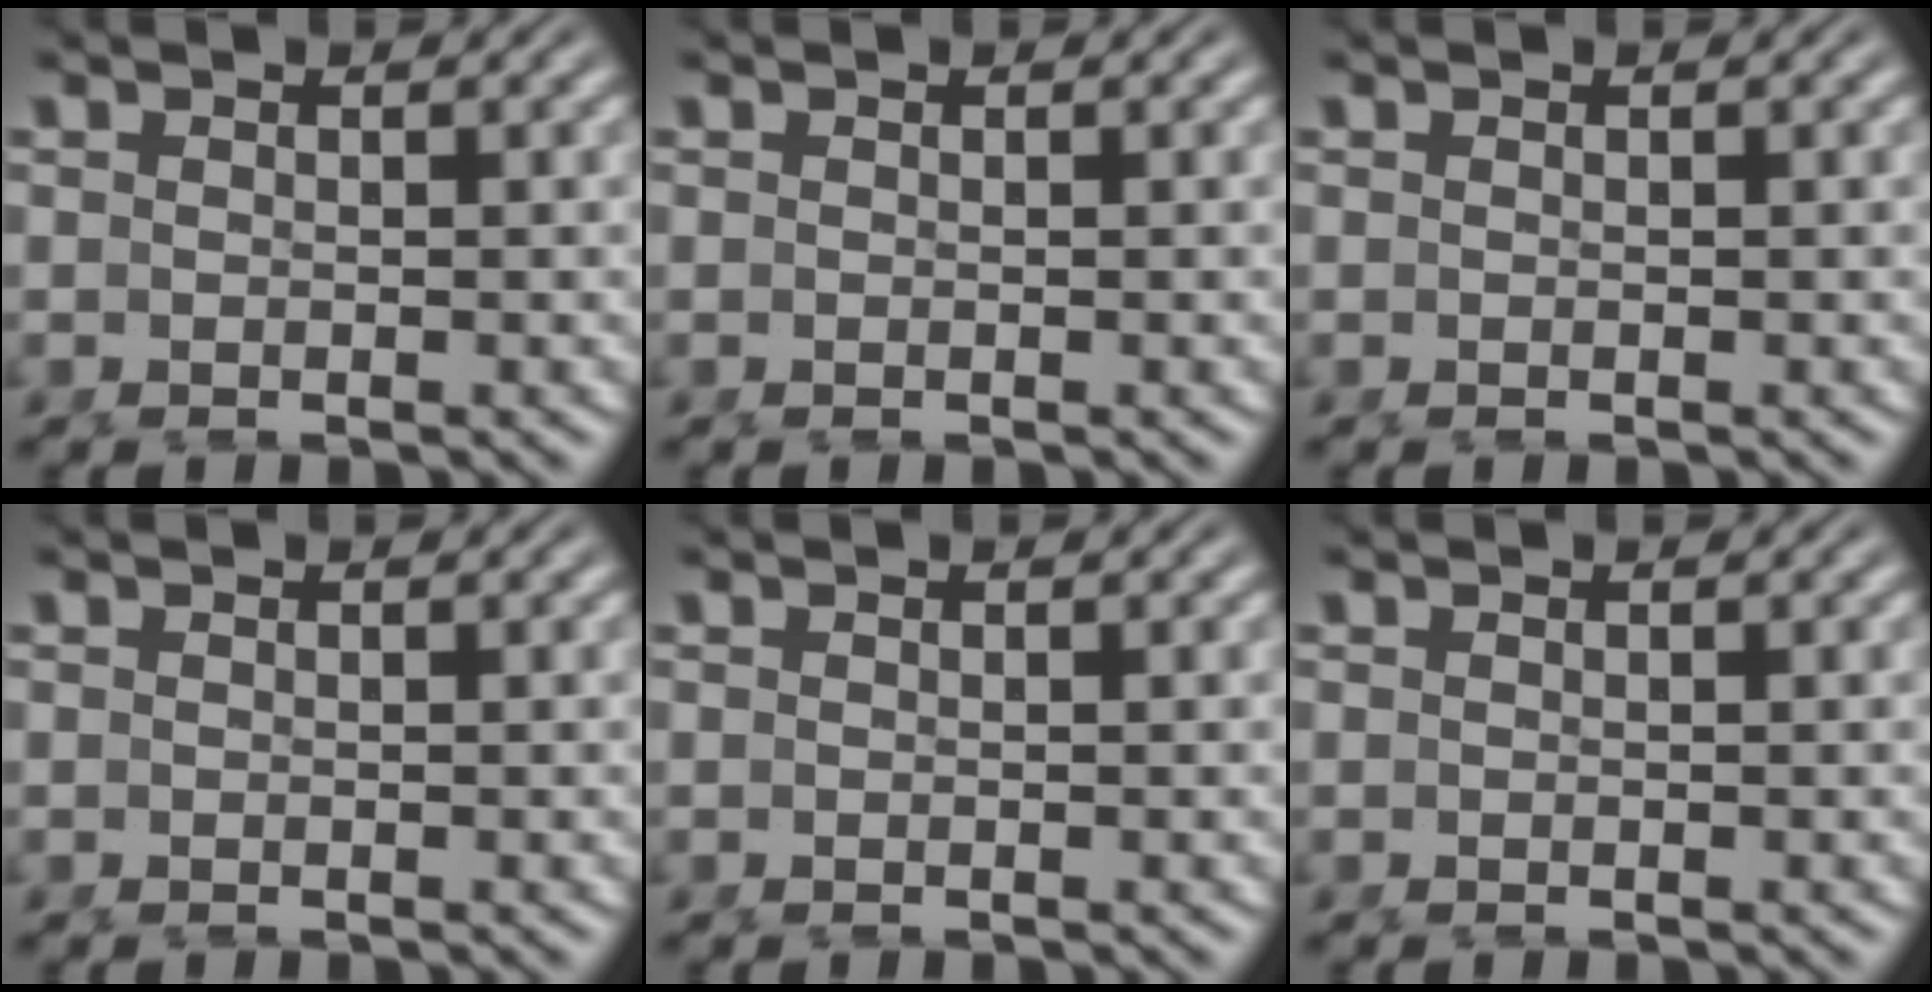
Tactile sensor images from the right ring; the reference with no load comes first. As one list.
[{"total": 0.0}, {"total": 0.0}, {"total": 0.0}, {"total": 0.0}, {"total": 0.0}]